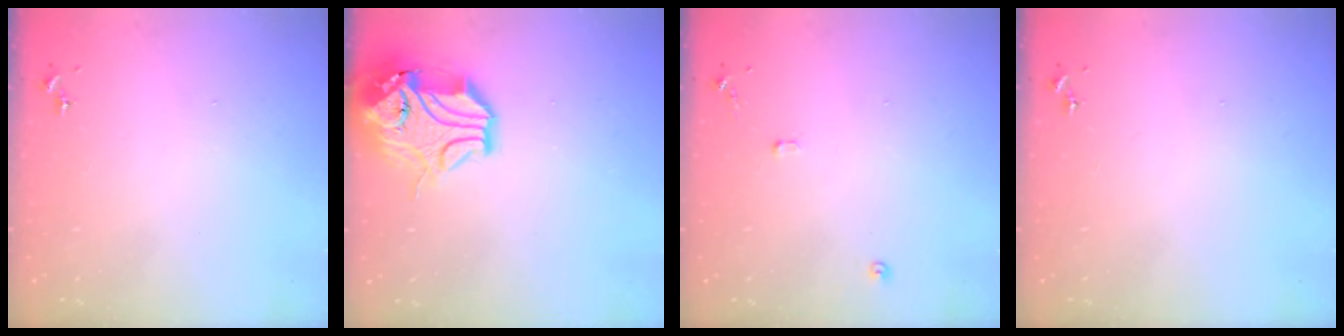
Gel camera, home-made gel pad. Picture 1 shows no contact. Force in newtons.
{"total": 16.2, "press": 16.1, "slide": 2.2}
{"total": 7.4, "press": 7.4, "slide": 0.8}
{"total": 0.0}